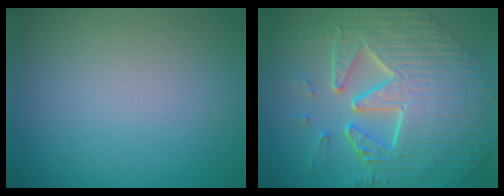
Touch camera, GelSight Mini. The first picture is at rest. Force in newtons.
{"total": 10.7, "press": 7.3, "slide": 7.8}